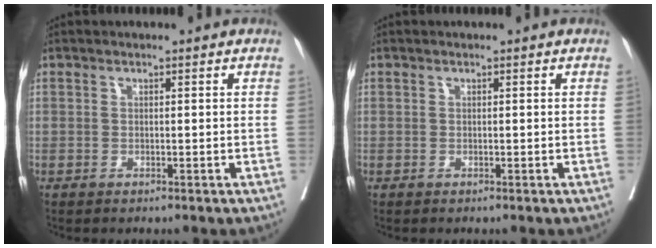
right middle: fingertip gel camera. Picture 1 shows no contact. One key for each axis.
{"total": 0.0}